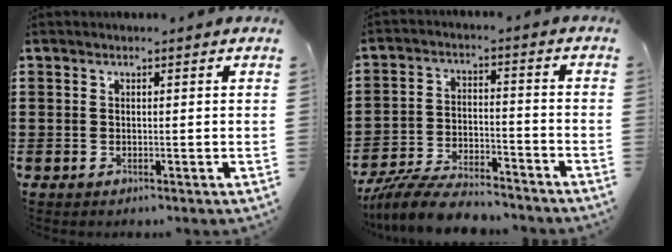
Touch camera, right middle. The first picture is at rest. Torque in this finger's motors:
{"motor_torque": [1.48, -0.66, 0.18, 0.16]}